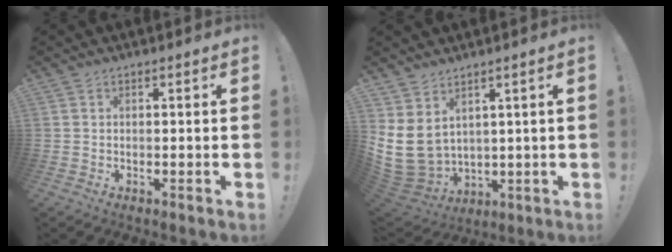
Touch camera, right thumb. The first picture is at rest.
{"total": 10.7, "force": [2.7, 8.2, 6.3], "torque": [-0.146, -0.028, 0.059]}